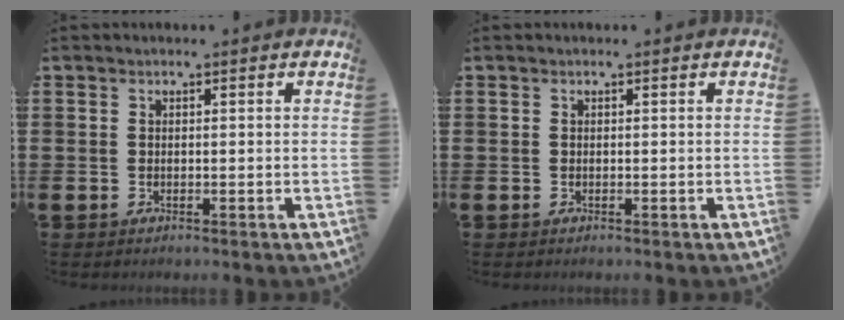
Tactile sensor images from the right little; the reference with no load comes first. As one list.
[{"total": 0.0}]